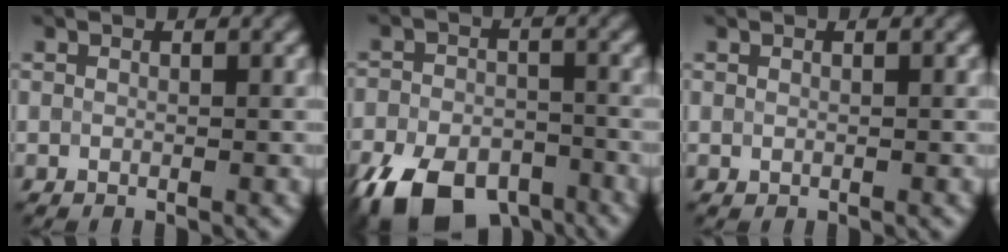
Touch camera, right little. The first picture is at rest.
{"total": 10.0, "force": [-7.0, 5.0, 5.1], "torque": [-0.103, -0.026, -0.105]}
{"total": 0.0}